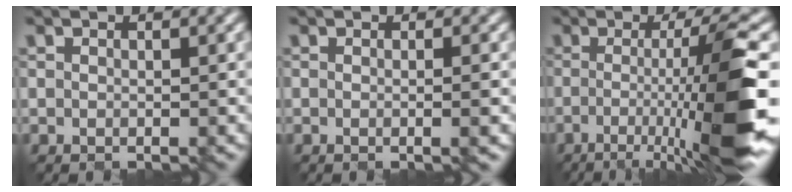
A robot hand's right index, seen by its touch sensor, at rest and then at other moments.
{"total": 1.7, "force": [-0.2, 0.5, 1.6], "torque": [-0.018, -0.003, -0.007]}
{"total": 11.1, "force": [-1.9, 1.8, 10.7], "torque": [-0.142, -0.010, -0.034]}